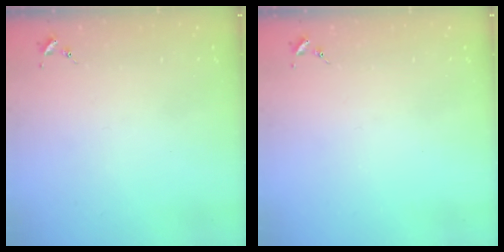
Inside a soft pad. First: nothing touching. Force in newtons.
{"total": 0.0}